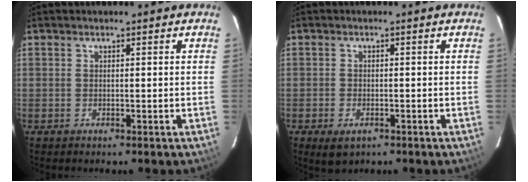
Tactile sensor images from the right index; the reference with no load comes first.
{"total": 3.8, "force": [-2.0, 2.3, 2.2], "torque": [-0.045, -0.011, -0.031]}